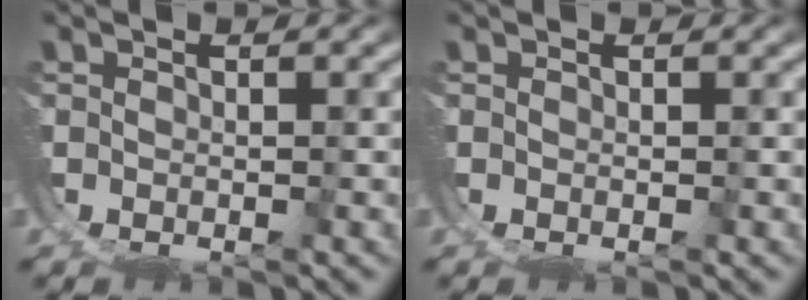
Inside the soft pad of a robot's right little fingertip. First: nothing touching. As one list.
[{"total": 0.0}]